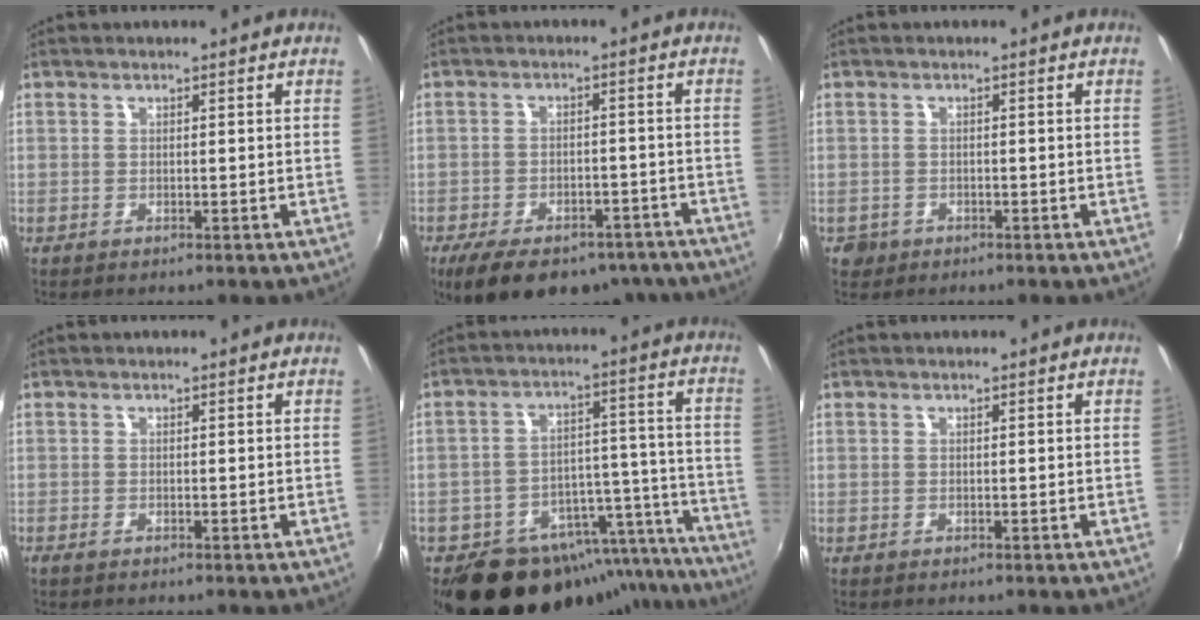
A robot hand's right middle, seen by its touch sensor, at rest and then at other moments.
{"total": 17.8, "force": [-13.2, 8.3, 8.5], "torque": [-0.174, -0.012, -0.173]}
{"total": 2.4, "force": [-1.2, 2.0, 0.6], "torque": [-0.018, -0.003, -0.019]}
{"total": 0.5, "force": [-0.4, 0.2, 0.2], "torque": [-0.005, -0.003, -0.010]}
{"total": 23.5, "force": [-19.8, 10.0, 7.6], "torque": [-0.124, 0.045, -0.259]}
{"total": 0.0}